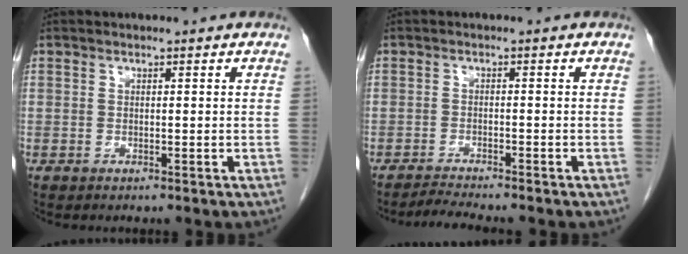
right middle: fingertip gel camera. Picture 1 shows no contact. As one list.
[{"total": 3.1, "force": [-2.9, -0.8, 0.7], "torque": [-0.021, -0.016, -0.052]}]